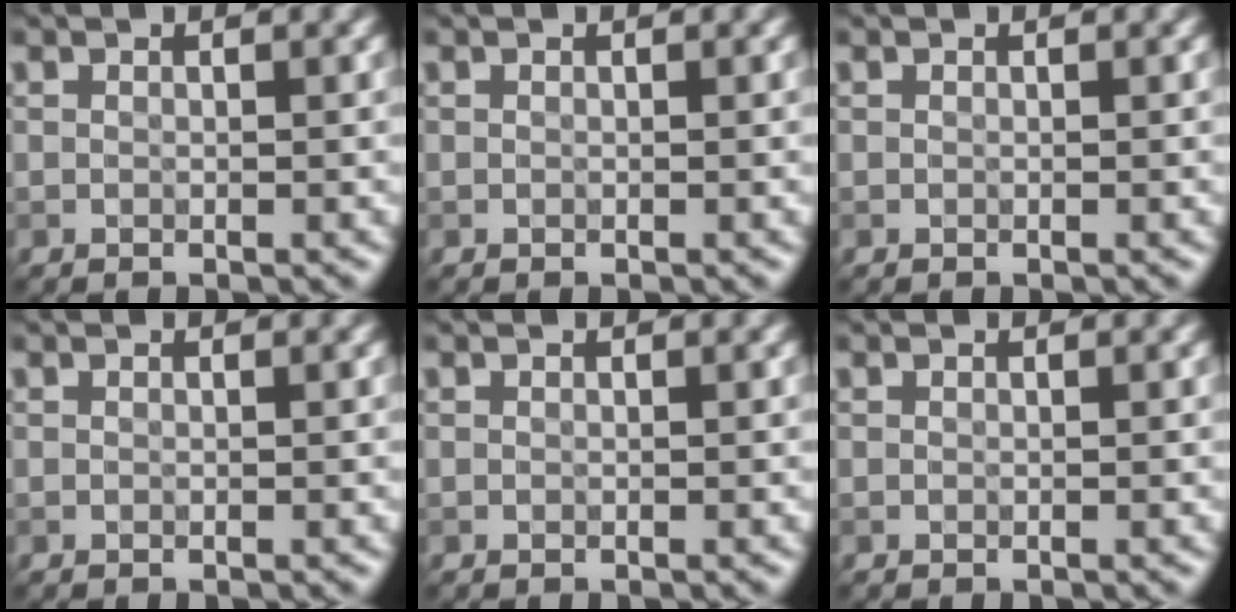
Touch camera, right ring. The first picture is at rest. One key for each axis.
{"total": 0.0}
{"total": 0.0}
{"total": 0.0}
{"total": 0.0}
{"total": 0.0}